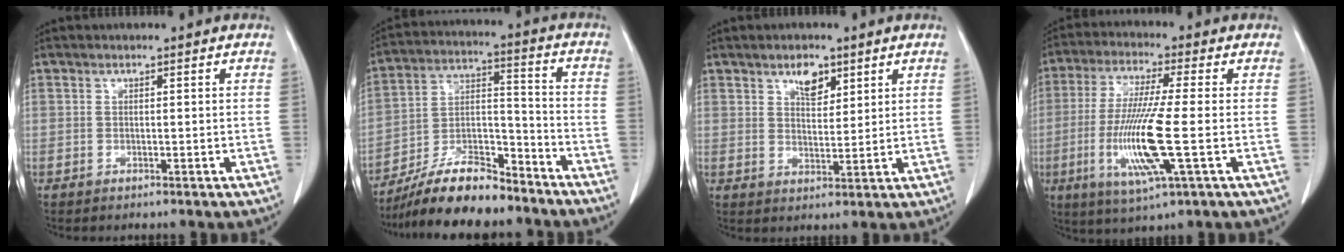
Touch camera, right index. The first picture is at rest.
{"total": 14.2, "force": [-12.1, 3.2, 6.7], "torque": [-0.120, 0.013, -0.219]}
{"total": 4.2, "force": [2.6, 2.0, 2.6], "torque": [-0.045, -0.001, 0.047]}
{"total": 12.8, "force": [-2.8, 0.2, 12.5], "torque": [-0.262, -0.020, -0.057]}